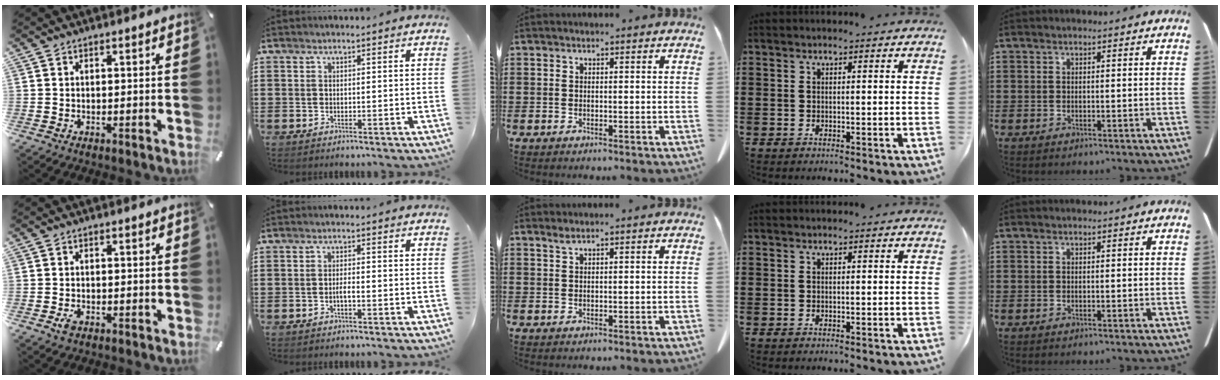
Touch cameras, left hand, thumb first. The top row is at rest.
{"thumb": {"total": 1.7, "force": [-0.9, 0.9, 1.1], "torque": [-0.028, 0.000, -0.019]}, "index": {"total": 1.3, "force": [-0.5, 0.2, 1.2], "torque": [-0.021, -0.001, -0.009]}, "middle": {"total": 1.2, "force": [0.8, 0.1, 0.8], "torque": [-0.020, -0.002, 0.016]}}